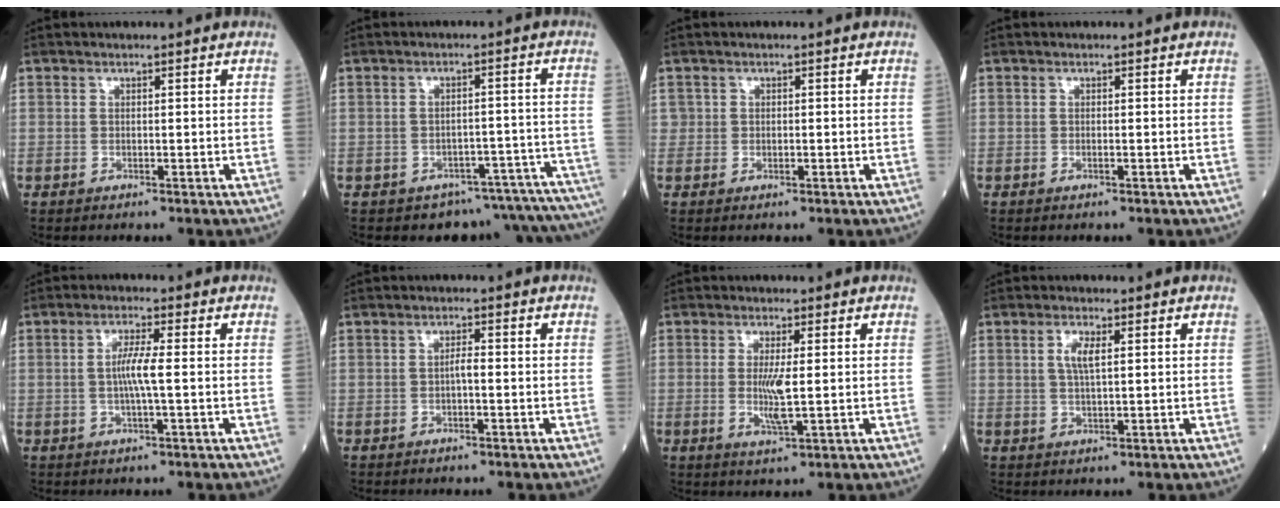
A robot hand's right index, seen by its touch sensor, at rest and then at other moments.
{"total": 13.4, "force": [-12.7, 3.6, 2.3], "torque": [0.011, 0.045, -0.143]}
{"total": 0.9, "force": [0.1, 0.9, 0.1], "torque": [0.004, 0.002, 0.000]}
{"total": 0.0}
{"total": 4.1, "force": [-0.1, -0.1, 4.1], "torque": [-0.083, 0.001, -0.004]}
{"total": 1.5, "force": [-0.3, 0.3, 1.4], "torque": [-0.024, 0.003, -0.007]}
{"total": 4.3, "force": [0.0, 0.4, 4.2], "torque": [-0.092, -0.009, 0.003]}
{"total": 3.2, "force": [0.9, 0.7, 3.0], "torque": [-0.064, 0.002, 0.019]}